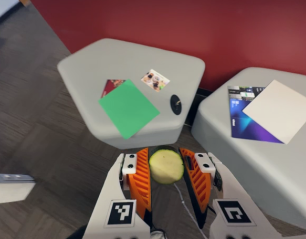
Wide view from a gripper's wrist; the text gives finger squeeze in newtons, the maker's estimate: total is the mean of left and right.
{"total": 11.6, "left": 11.8, "right": 11.4}